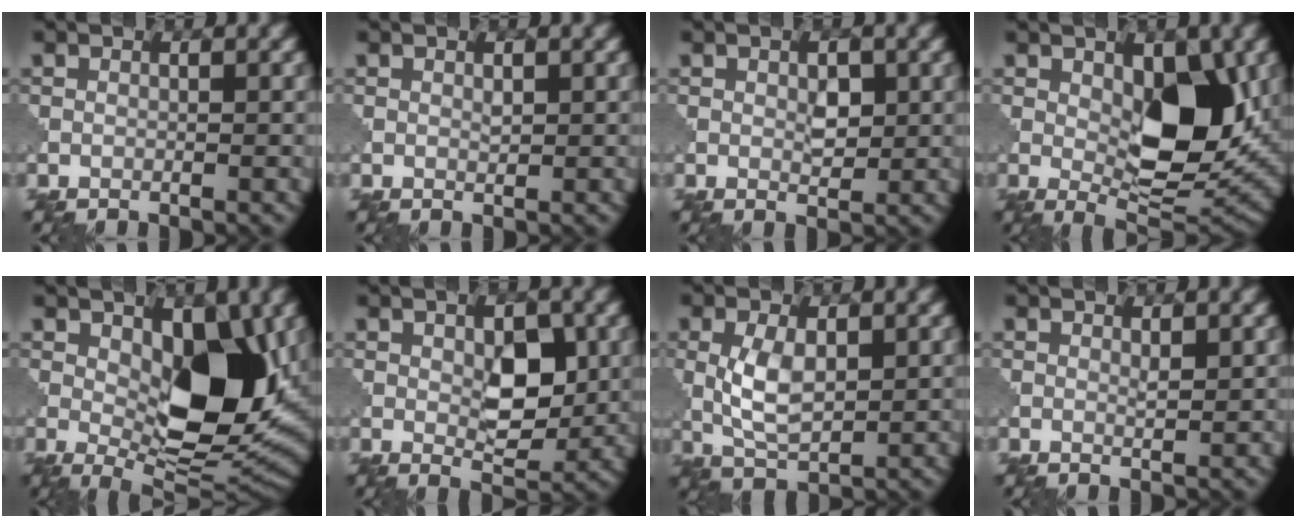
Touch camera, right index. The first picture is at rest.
{"total": 0.7, "force": [0.6, 0.2, 0.2], "torque": [-0.005, -0.003, 0.014]}
{"total": 1.6, "force": [0.7, 1.0, 1.0], "torque": [-0.016, -0.003, 0.015]}
{"total": 8.8, "force": [1.1, 4.0, 7.8], "torque": [-0.119, -0.006, 0.028]}
{"total": 10.5, "force": [1.1, 5.0, 9.2], "torque": [-0.131, -0.008, 0.026]}
{"total": 4.4, "force": [0.9, 2.3, 3.6], "torque": [-0.053, -0.005, 0.023]}
{"total": 3.6, "force": [0.8, 1.9, 3.0], "torque": [-0.070, 0.000, 0.021]}
{"total": 0.8, "force": [0.7, 0.0, 0.2], "torque": [-0.006, -0.004, 0.014]}